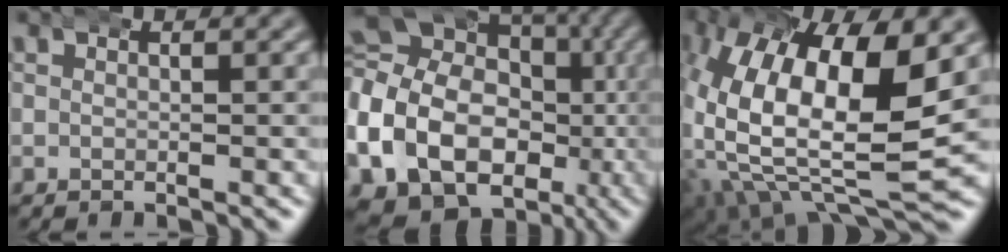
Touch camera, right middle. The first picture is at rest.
{"total": 18.3, "force": [-5.6, 15.4, 8.2], "torque": [-0.185, -0.072, -0.079]}
{"total": 15.9, "force": [-0.1, 9.5, 12.8], "torque": [-0.264, -0.046, 0.018]}